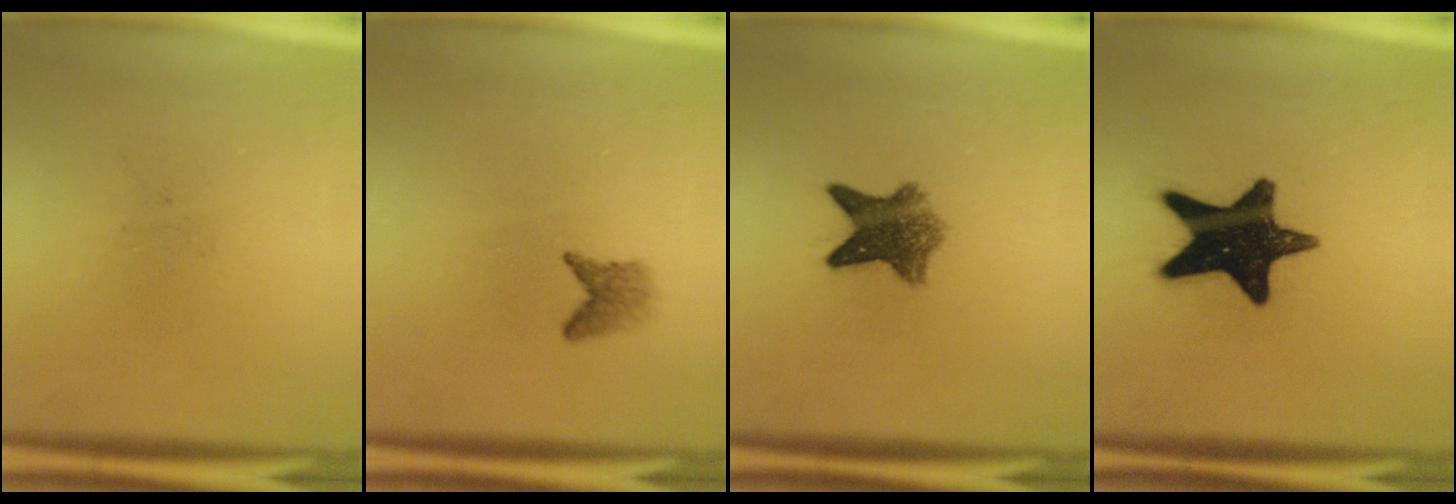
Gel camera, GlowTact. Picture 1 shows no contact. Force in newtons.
{"total": 1.9}
{"total": 6.9}
{"total": 17.1}